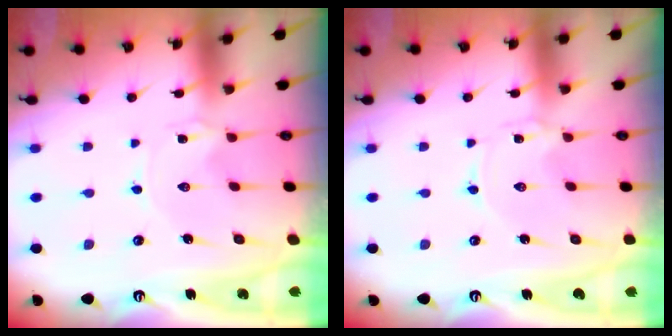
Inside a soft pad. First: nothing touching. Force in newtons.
{"total": 0.0}